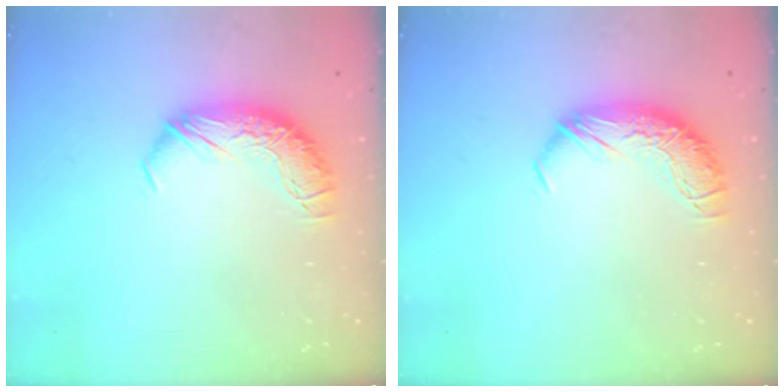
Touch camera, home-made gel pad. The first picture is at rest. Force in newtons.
{"total": 0.0}